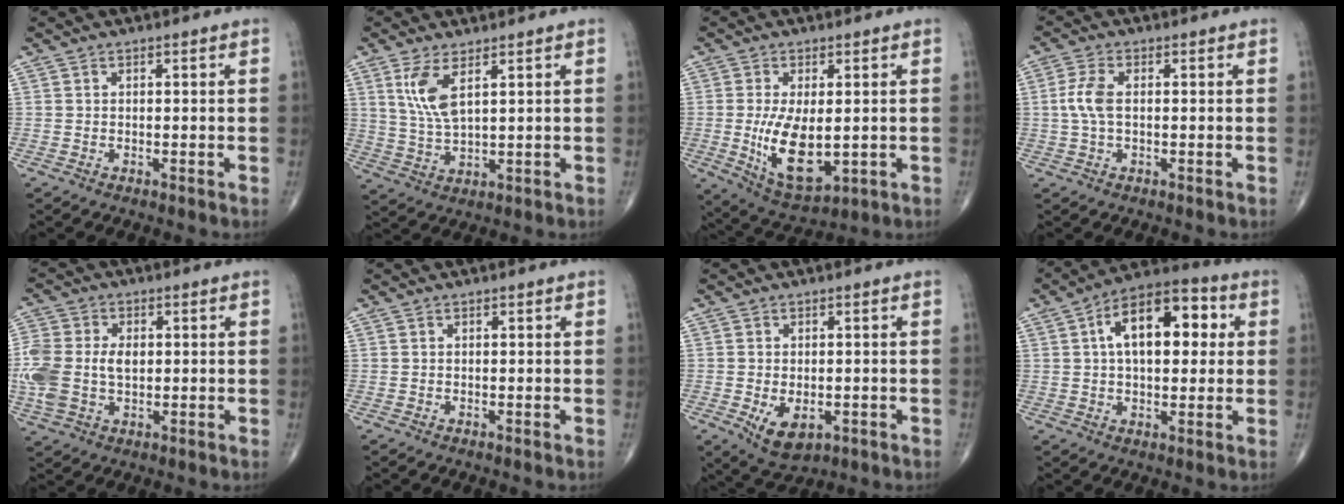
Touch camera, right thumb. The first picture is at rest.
{"total": 6.7, "force": [3.0, 2.2, 5.6], "torque": [-0.119, -0.019, 0.071]}
{"total": 11.5, "force": [-1.0, 5.4, 10.1], "torque": [-0.175, -0.023, 0.001]}
{"total": 4.6, "force": [0.2, 2.2, 4.0], "torque": [-0.106, 0.007, 0.000]}
{"total": 13.8, "force": [-0.1, 9.4, 10.2], "torque": [-0.255, 0.010, 0.005]}
{"total": 0.0}
{"total": 6.5, "force": [-1.9, 3.8, 4.9], "torque": [-0.072, -0.005, -0.017]}
{"total": 15.4, "force": [3.4, 8.2, 12.6], "torque": [-0.171, 0.024, 0.046]}